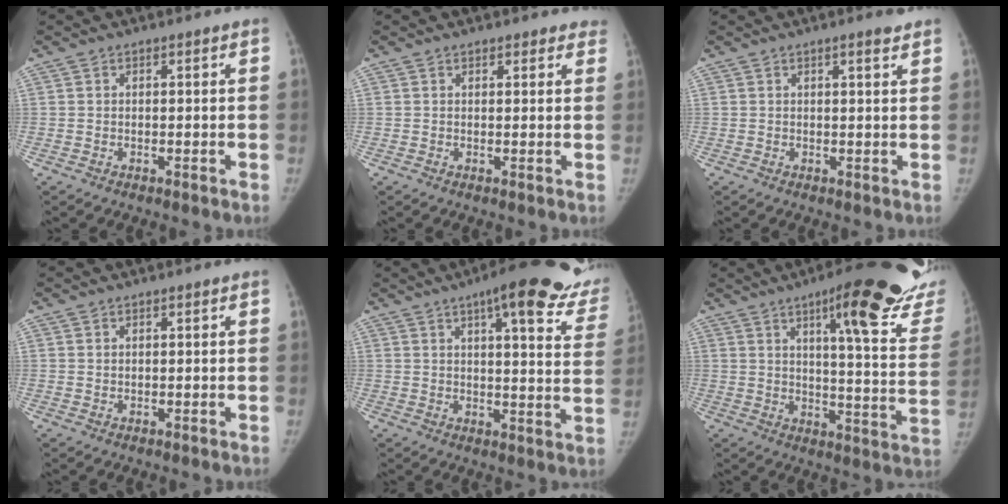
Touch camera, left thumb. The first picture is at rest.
{"total": 3.7, "force": [3.1, 1.7, 1.0], "torque": [0.024, -0.007, 0.026]}
{"total": 2.5, "force": [1.7, 0.3, 1.8], "torque": [-0.026, -0.009, 0.023]}
{"total": 0.6, "force": [0.5, 0.3, 0.3], "torque": [-0.004, -0.003, 0.008]}
{"total": 18.2, "force": [12.7, 5.4, 11.8], "torque": [-0.103, -0.044, 0.129]}
{"total": 26.7, "force": [18.1, 5.1, 19.0], "torque": [-0.215, -0.098, 0.226]}